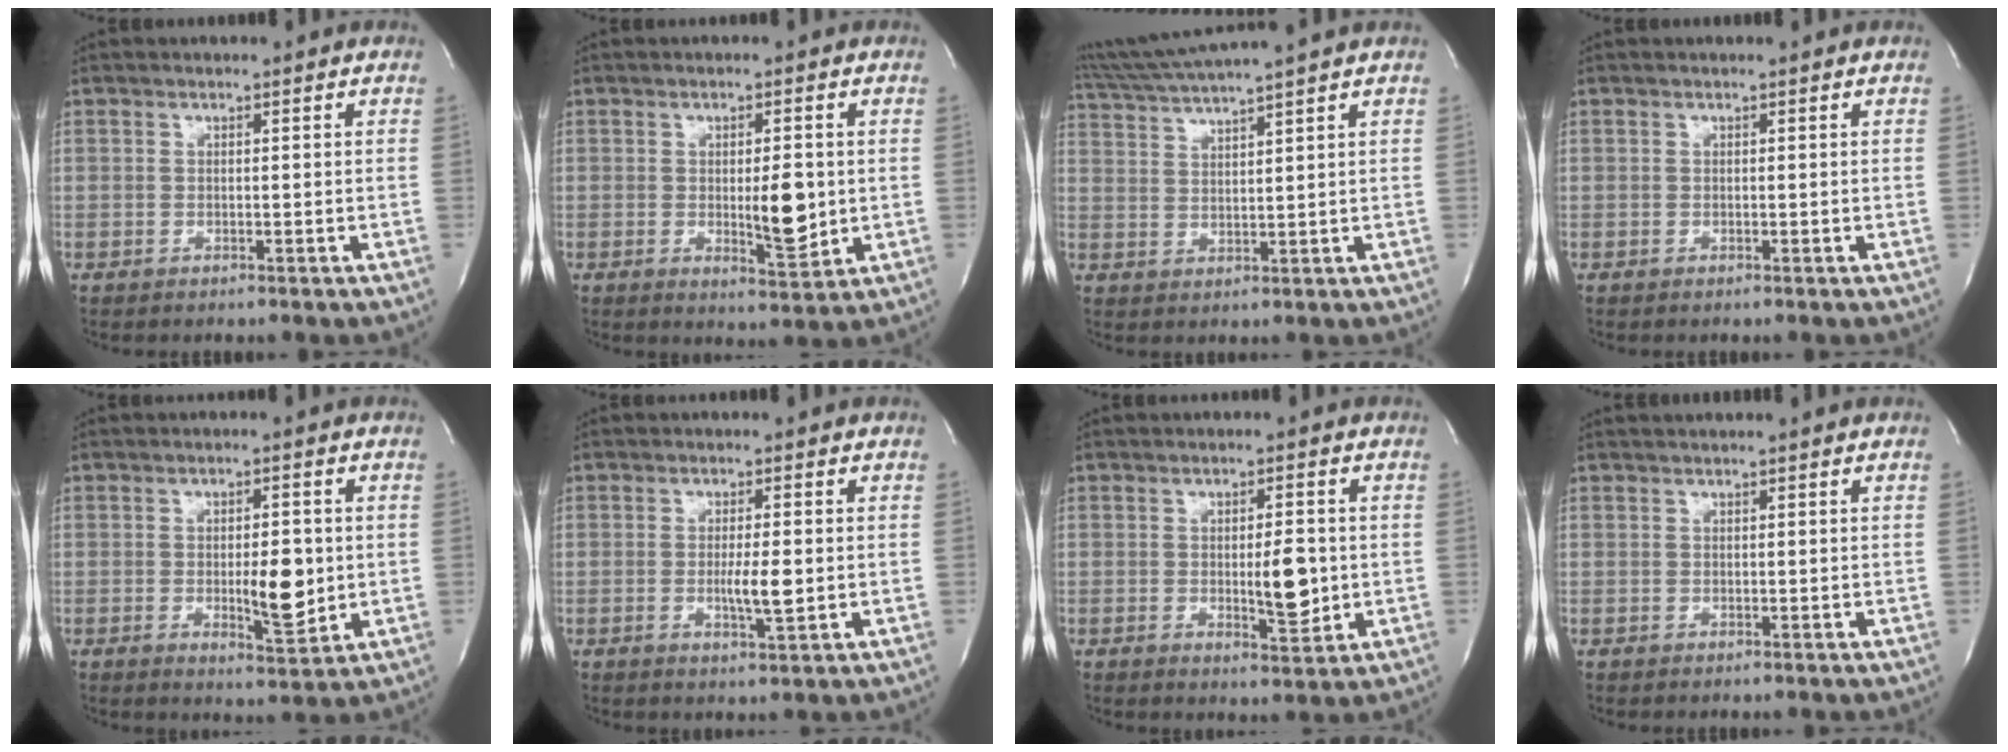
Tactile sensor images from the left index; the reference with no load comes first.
{"total": 5.8, "force": [-0.2, 1.5, 5.6], "torque": [-0.084, -0.013, 0.001]}
{"total": 9.9, "force": [8.6, -1.9, 4.7], "torque": [-0.089, 0.013, 0.145]}
{"total": 0.0}
{"total": 6.3, "force": [-0.5, 1.9, 5.9], "torque": [-0.089, -0.012, -0.003]}
{"total": 3.7, "force": [-0.4, 0.4, 3.7], "torque": [-0.067, -0.009, -0.004]}
{"total": 5.3, "force": [-0.4, 1.4, 5.1], "torque": [-0.078, -0.010, -0.002]}
{"total": 2.7, "force": [2.4, -0.3, 1.0], "torque": [-0.013, 0.020, 0.034]}